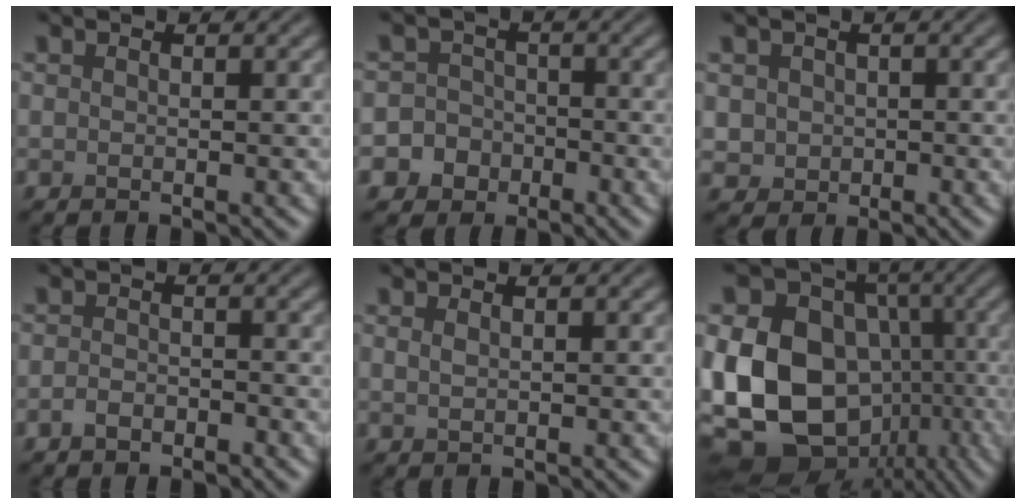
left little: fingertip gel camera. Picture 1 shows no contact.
{"total": 5.4, "force": [-2.8, 4.6, 0.5], "torque": [0.010, -0.008, -0.068]}
{"total": 2.0, "force": [0.0, 1.9, 0.5], "torque": [-0.007, -0.006, 0.005]}
{"total": 1.5, "force": [-1.1, 0.7, 0.7], "torque": [-0.013, 0.001, -0.024]}
{"total": 0.7, "force": [0.4, 0.3, 0.5], "torque": [-0.014, -0.001, 0.010]}
{"total": 18.8, "force": [-3.4, 15.0, 10.9], "torque": [-0.212, -0.020, -0.051]}